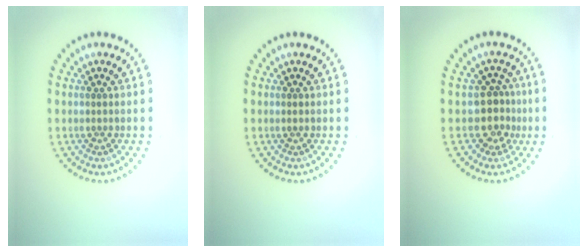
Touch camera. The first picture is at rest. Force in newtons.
{"total": 0.6, "press": 0.6, "slide": 0.1}
{"total": 2.8, "press": 2.2, "slide": 1.7}